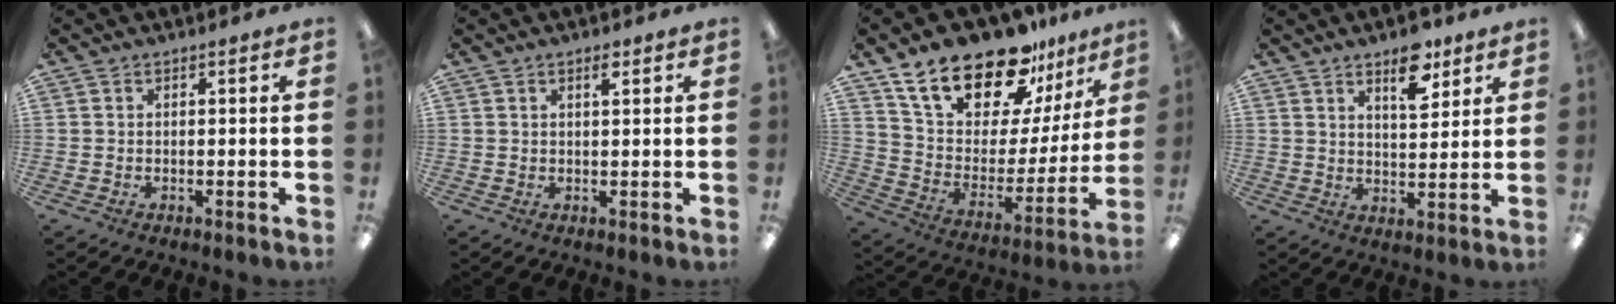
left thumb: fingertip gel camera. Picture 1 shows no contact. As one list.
[{"total": 1.9, "force": [1.3, 0.5, 1.3], "torque": [-0.021, -0.001, 0.020]}, {"total": 22.7, "force": [17.6, 9.5, 10.6], "torque": [-0.193, -0.114, 0.312]}, {"total": 8.8, "force": [5.9, 3.9, 5.3], "torque": [-0.063, -0.032, 0.095]}]